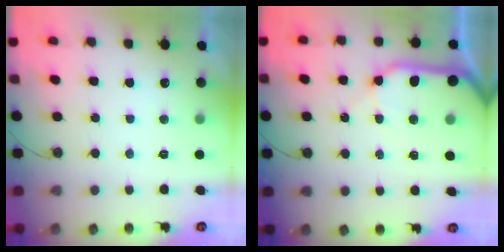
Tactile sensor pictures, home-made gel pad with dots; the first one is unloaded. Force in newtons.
{"total": 12.2, "press": 12.1, "slide": 1.6}